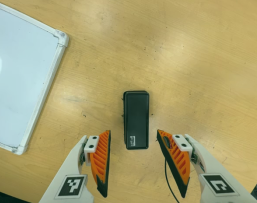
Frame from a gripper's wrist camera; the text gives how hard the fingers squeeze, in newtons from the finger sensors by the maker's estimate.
{"total": 0.0}